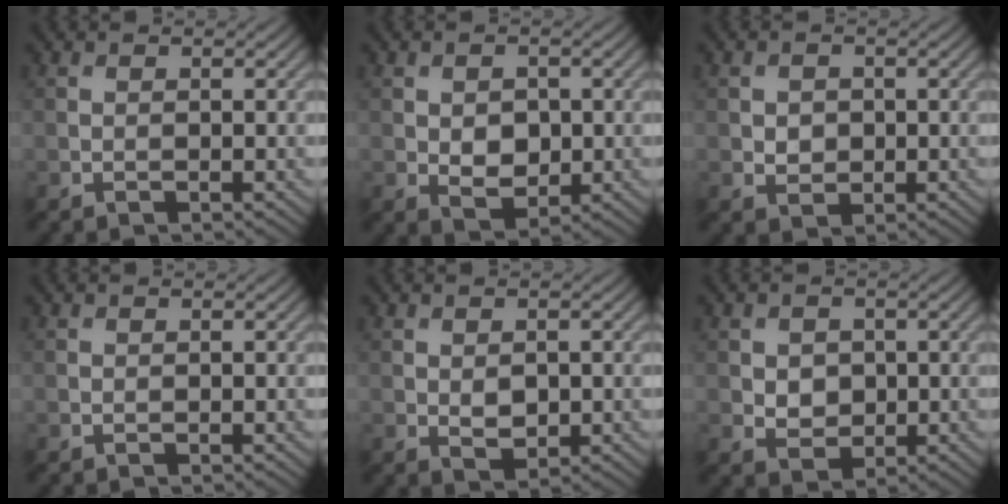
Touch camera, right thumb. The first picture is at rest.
{"total": 3.6, "force": [-0.1, 2.6, 2.5], "torque": [-0.048, -0.008, 0.001]}
{"total": 1.9, "force": [0.0, 1.7, 0.9], "torque": [-0.020, -0.006, -0.002]}
{"total": 0.0}
{"total": 2.3, "force": [0.1, 1.5, 1.7], "torque": [-0.033, -0.006, 0.007]}
{"total": 3.0, "force": [0.3, 2.6, 1.6], "torque": [-0.038, -0.005, 0.001]}